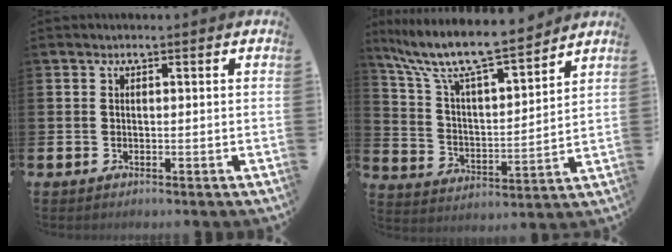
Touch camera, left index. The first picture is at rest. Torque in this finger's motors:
{"motor_torque": [0.55, -0.61, 1.02, 0.21]}